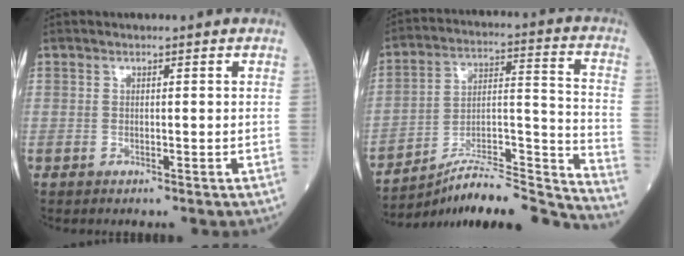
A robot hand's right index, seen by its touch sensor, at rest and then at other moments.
{"total": 19.6, "force": [-18.8, -0.7, 5.5], "torque": [-0.084, 0.031, -0.299]}